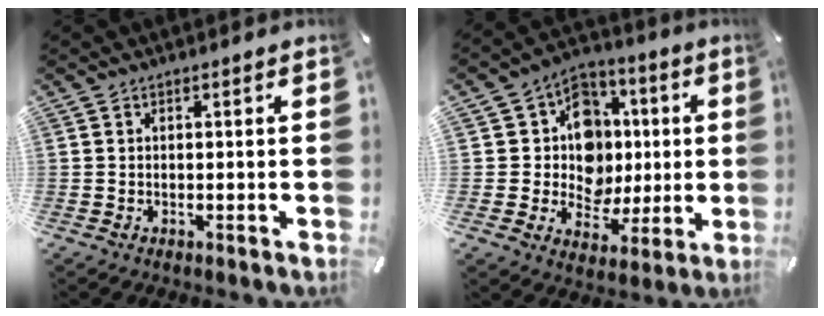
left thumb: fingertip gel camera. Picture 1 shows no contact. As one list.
[{"total": 13.3, "force": [0.5, 12.3, 5.2], "torque": [-0.070, -0.005, 0.020]}]